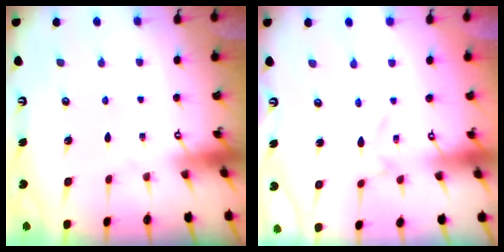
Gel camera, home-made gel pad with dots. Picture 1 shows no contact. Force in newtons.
{"total": 0.5, "press": 0.5, "slide": 0.2}